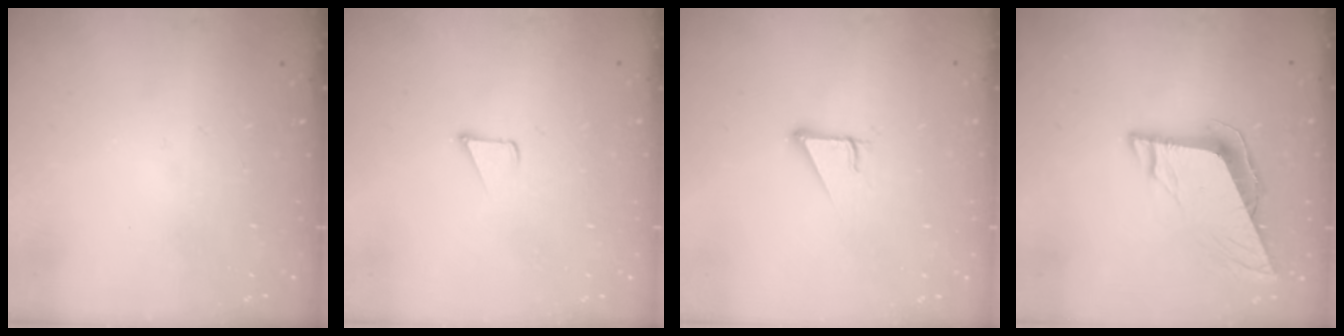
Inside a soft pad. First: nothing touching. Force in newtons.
{"total": 1.8, "press": 1.7, "slide": 0.1}
{"total": 2.9, "press": 2.9, "slide": 0.1}
{"total": 8.9, "press": 8.8, "slide": 1.2}